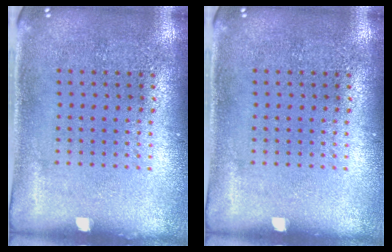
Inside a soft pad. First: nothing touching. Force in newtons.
{"total": 0.0}